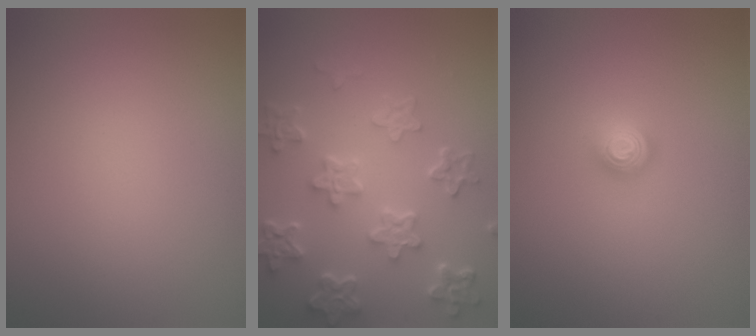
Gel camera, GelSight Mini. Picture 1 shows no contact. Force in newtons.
{"total": 6.1, "press": 4.7, "slide": 4.0}
{"total": 1.8, "press": 1.3, "slide": 1.2}